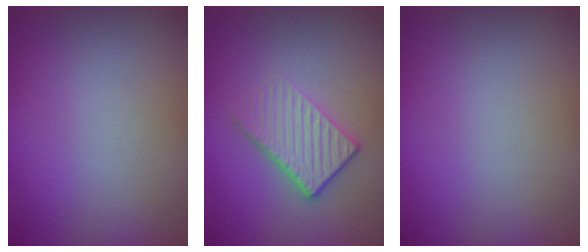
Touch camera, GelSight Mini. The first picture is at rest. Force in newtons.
{"total": 3.8, "press": 3.1, "slide": 2.1}
{"total": 0.0}